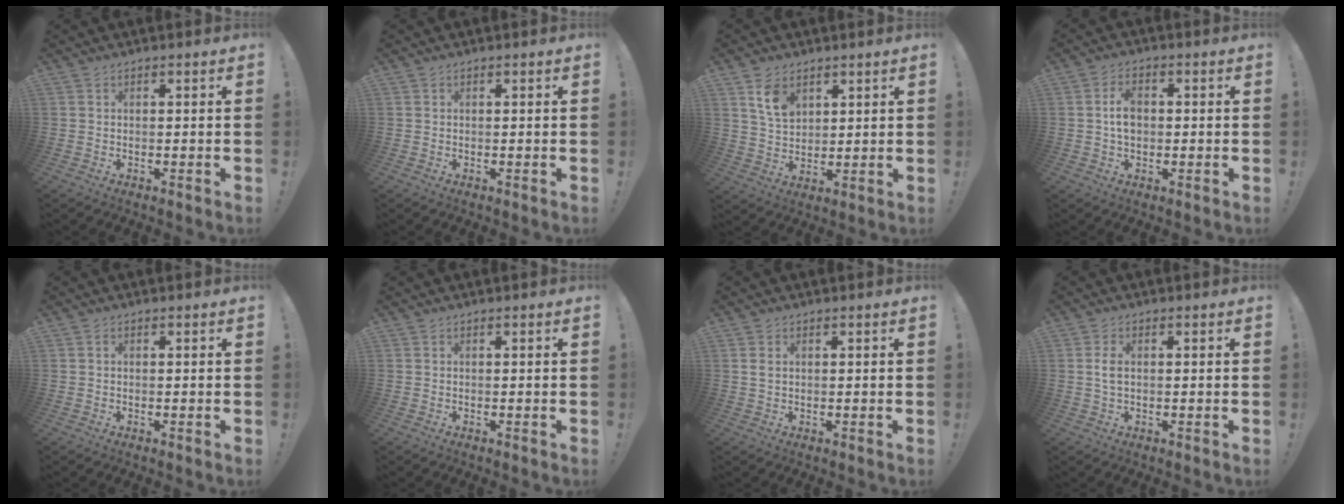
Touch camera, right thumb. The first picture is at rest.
{"total": 0.0}
{"total": 8.4, "force": [4.8, 5.4, 4.3], "torque": [-0.068, -0.019, 0.090]}
{"total": 5.6, "force": [0.3, 3.7, 4.1], "torque": [-0.052, 0.005, 0.004]}
{"total": 0.0}
{"total": 0.0}
{"total": 1.6, "force": [0.6, 1.0, 1.1], "torque": [-0.016, 0.001, 0.010]}
{"total": 2.8, "force": [0.2, 1.5, 2.3], "torque": [-0.043, 0.001, 0.000]}